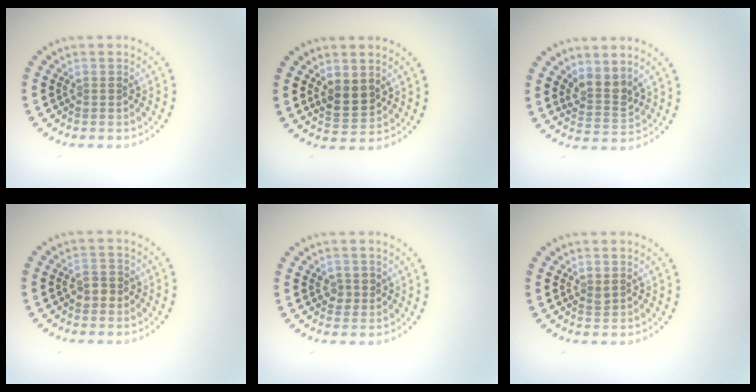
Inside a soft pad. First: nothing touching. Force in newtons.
{"total": 2.6, "press": 2.5, "slide": 0.7}
{"total": 2.7, "press": 2.0, "slide": 1.8}
{"total": 1.6, "press": 1.6, "slide": 0.4}
{"total": 1.5, "press": 1.4, "slide": 0.6}
{"total": 0.5, "press": 0.5, "slide": 0.3}